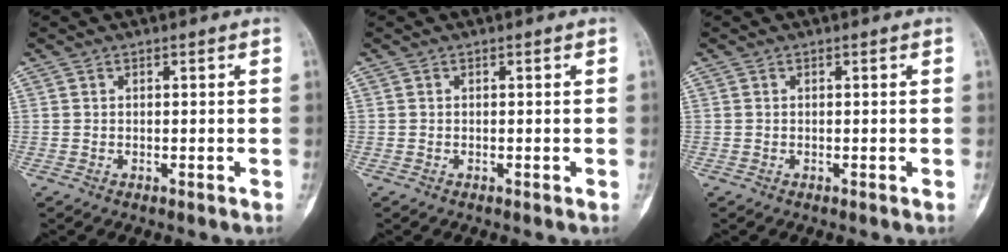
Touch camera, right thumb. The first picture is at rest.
{"total": 0.0}
{"total": 0.0}